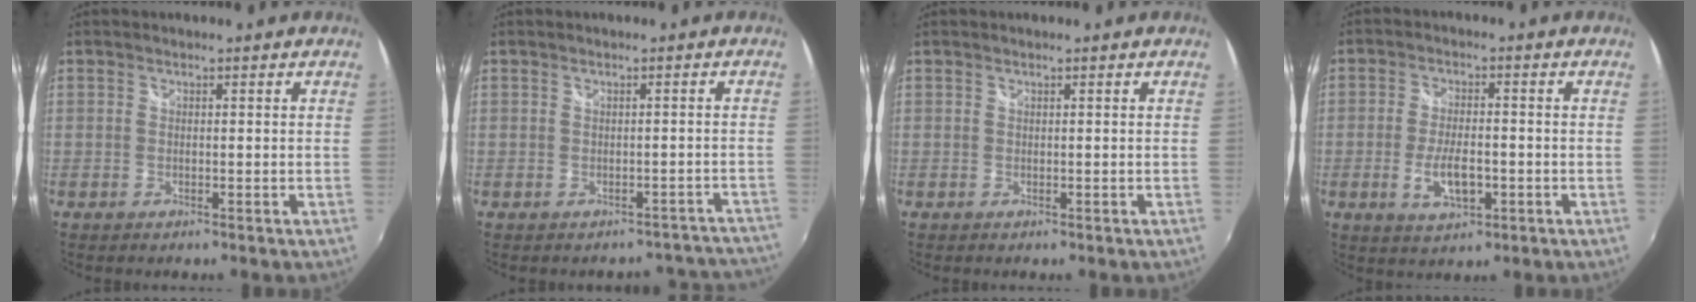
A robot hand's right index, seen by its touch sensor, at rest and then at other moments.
{"total": 9.5, "force": [-9.0, 2.9, 0.5], "torque": [0.012, 0.027, -0.089]}
{"total": 0.0}
{"total": 6.9, "force": [-2.0, 2.9, 6.0], "torque": [-0.121, -0.007, -0.033]}